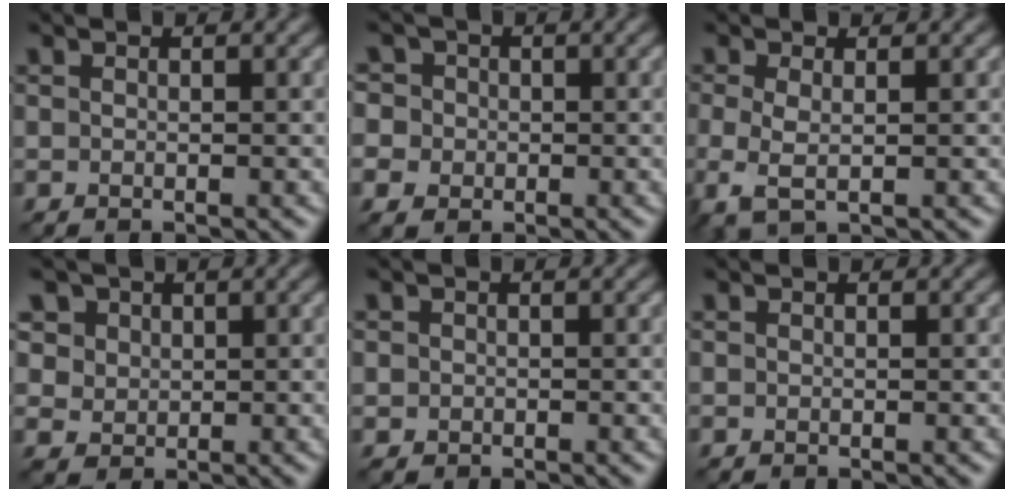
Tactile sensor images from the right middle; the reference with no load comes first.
{"total": 5.4, "force": [0.1, 5.0, 2.0], "torque": [-0.039, 0.029, -0.030]}
{"total": 2.9, "force": [-0.3, 1.0, 2.7], "torque": [-0.067, -0.008, -0.010]}
{"total": 5.8, "force": [3.1, 4.5, 2.1], "torque": [-0.062, 0.006, 0.053]}
{"total": 0.9, "force": [-0.1, 0.9, 0.0], "torque": [0.008, -0.003, -0.004]}
{"total": 0.0}